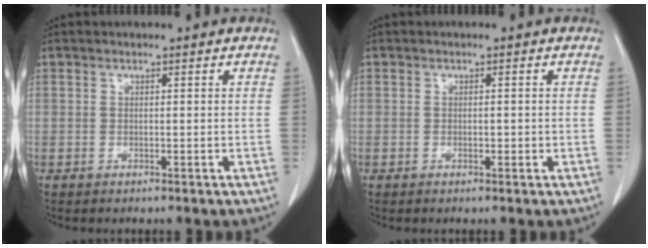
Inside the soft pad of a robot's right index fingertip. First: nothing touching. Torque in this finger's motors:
{"motor_torque": [-0.06, 0.05, -0.02, 0.00]}